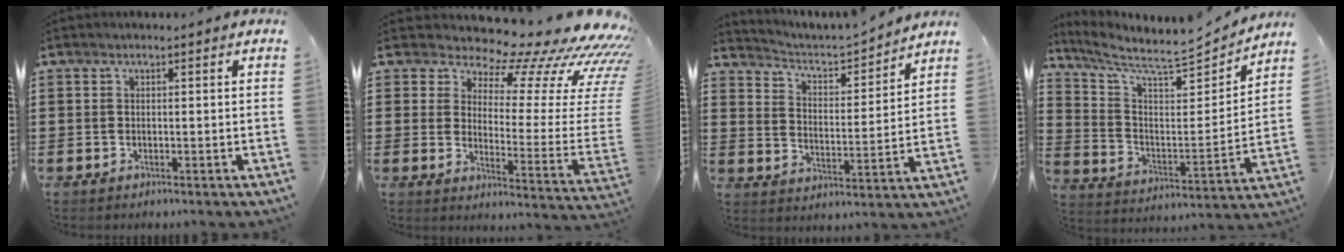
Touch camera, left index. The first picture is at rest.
{"total": 11.7, "force": [9.7, 3.1, 5.8], "torque": [-0.094, -0.094, 0.158]}
{"total": 3.3, "force": [3.1, 0.8, 0.8], "torque": [-0.038, -0.029, 0.042]}
{"total": 7.3, "force": [6.4, 1.2, 3.5], "torque": [-0.100, -0.051, 0.104]}